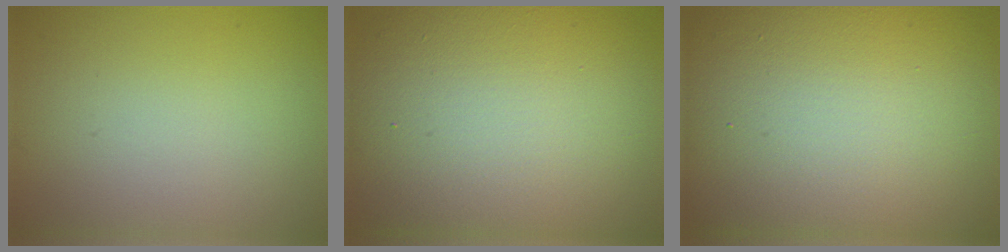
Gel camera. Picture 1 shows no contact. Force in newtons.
{"total": 15.3, "press": 15.2, "slide": 0.8}
{"total": 20.1, "press": 20.1, "slide": 0.9}